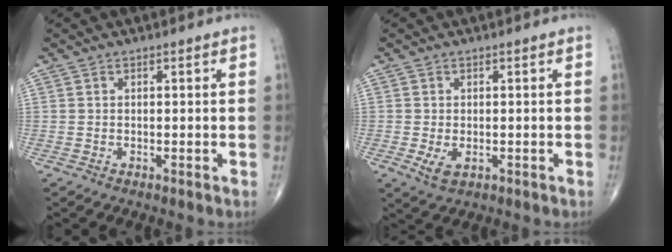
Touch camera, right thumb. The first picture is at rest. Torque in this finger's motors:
{"motor_torque": [0.12, 0.03, 0.23, 0.22, 0.01]}